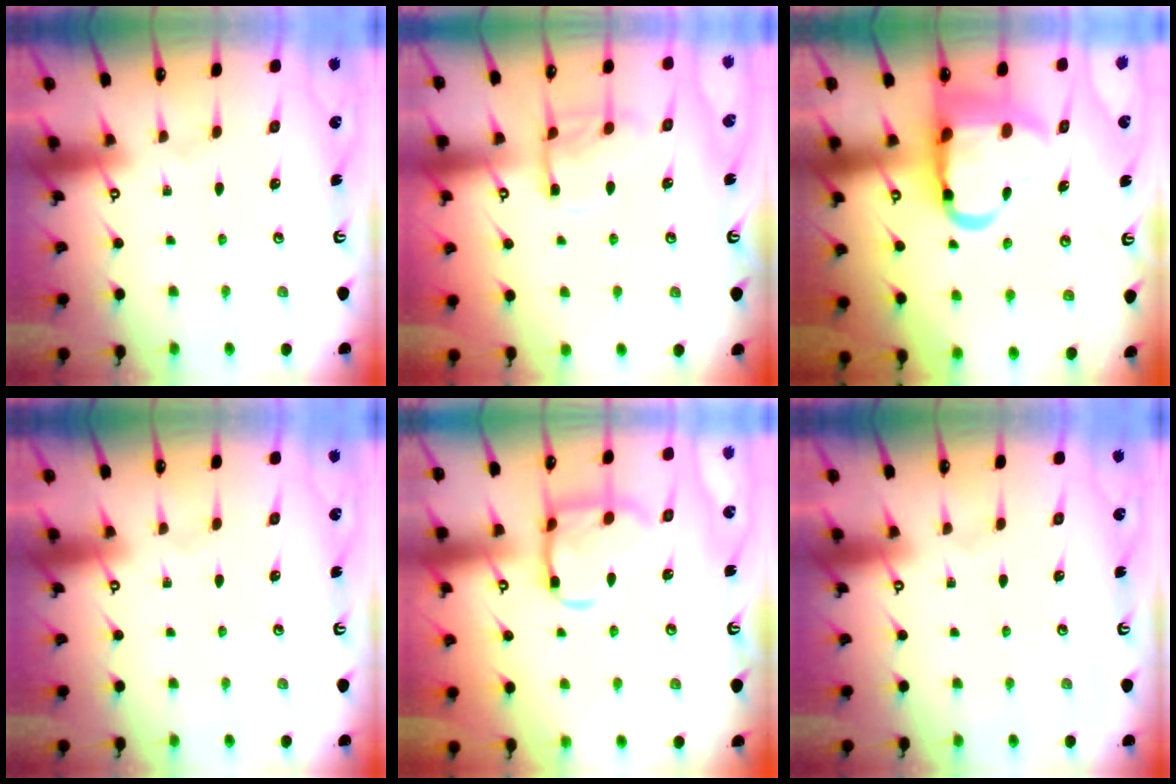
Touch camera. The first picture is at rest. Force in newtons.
{"total": 10.7, "press": 10.6, "slide": 1.2}
{"total": 16.2, "press": 16.1, "slide": 1.9}
{"total": 0.0}
{"total": 13.7, "press": 13.7, "slide": 1.1}
{"total": 0.0}